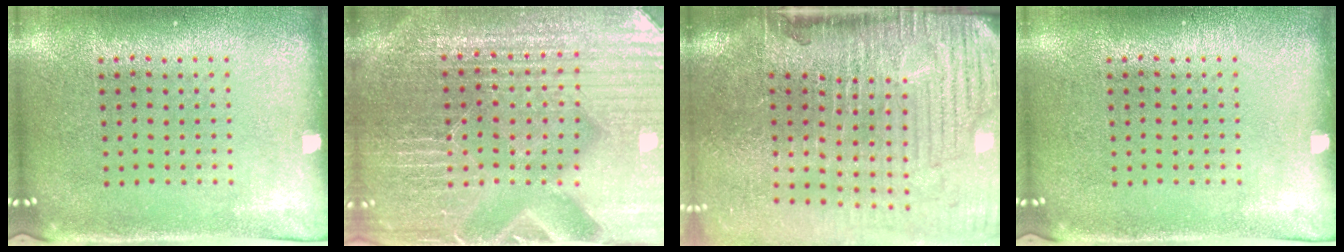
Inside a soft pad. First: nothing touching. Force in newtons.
{"total": 5.7, "press": 5.2, "slide": 2.3}
{"total": 5.4, "press": 4.4, "slide": 3.1}
{"total": 0.0}